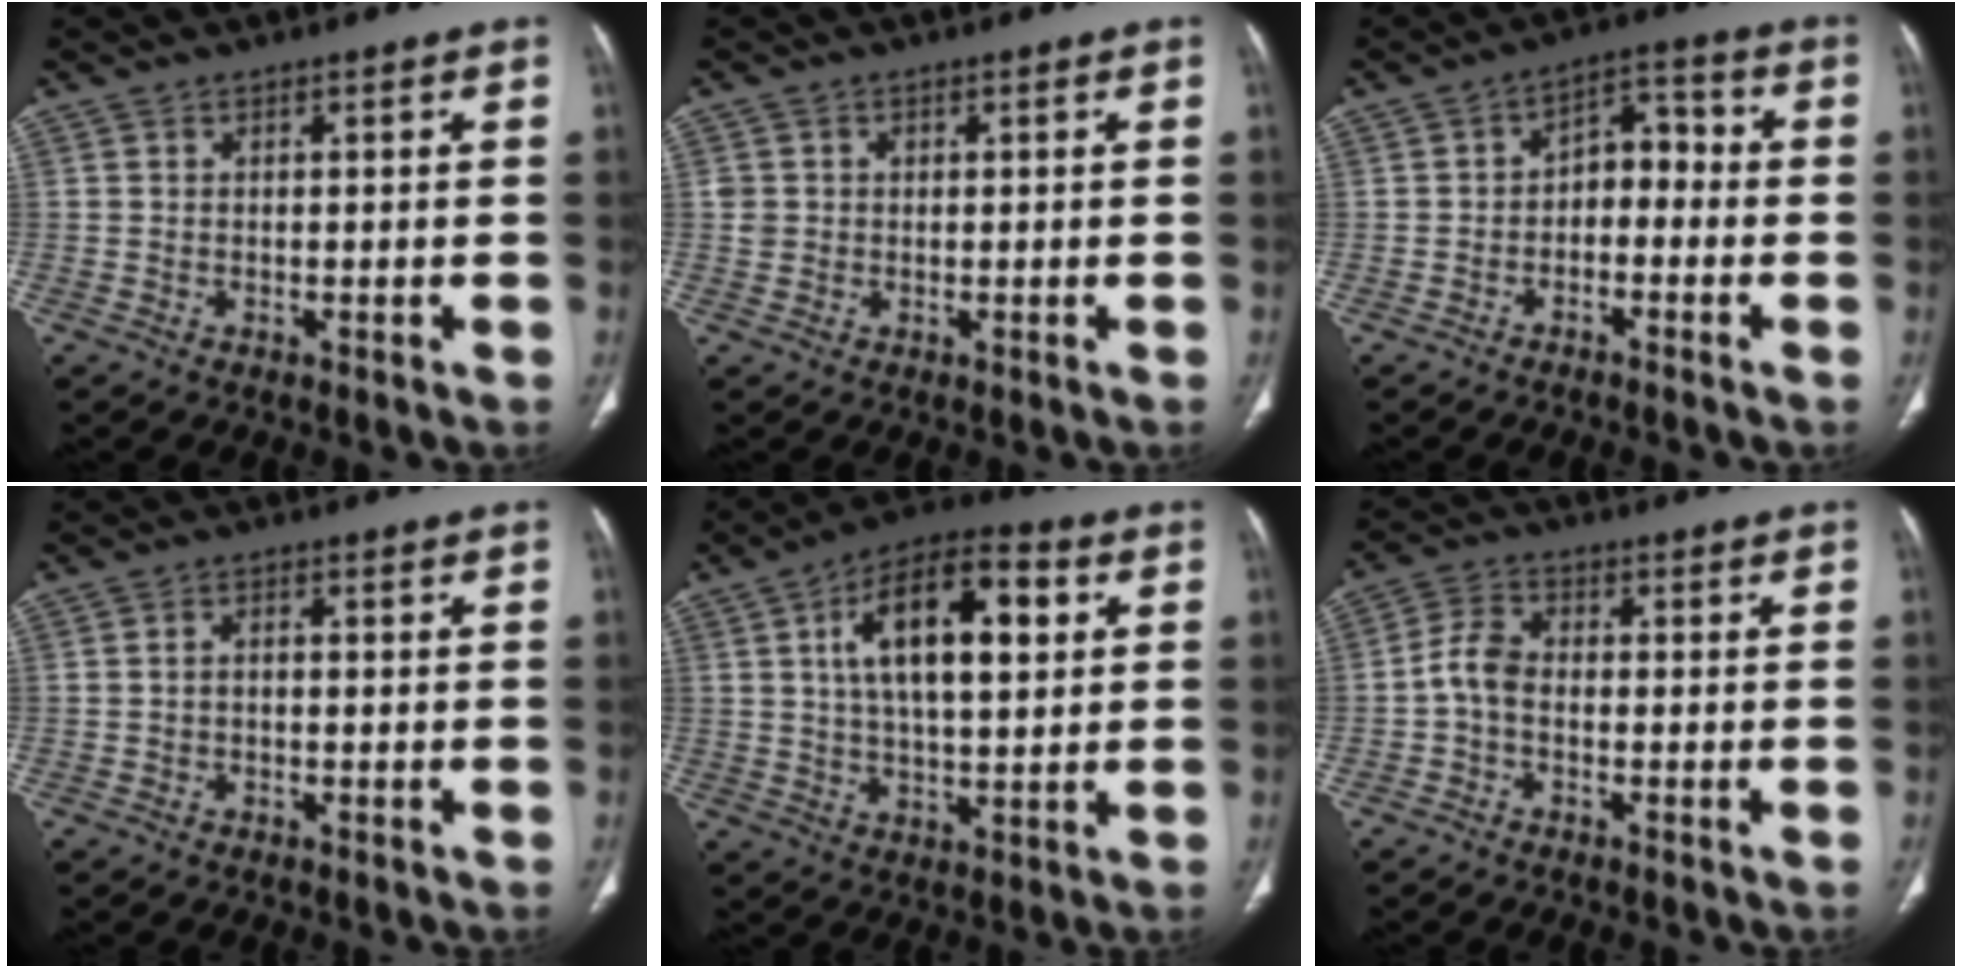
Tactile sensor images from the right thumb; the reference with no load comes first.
{"total": 2.1, "force": [0.3, 2.0, 0.6], "torque": [-0.003, 0.001, 0.009]}
{"total": 6.3, "force": [-1.6, 4.3, 4.3], "torque": [-0.042, 0.042, -0.038]}
{"total": 1.3, "force": [-0.3, 0.9, 0.9], "torque": [-0.015, 0.006, -0.006]}
{"total": 16.3, "force": [4.3, 7.2, 13.9], "torque": [-0.215, 0.008, 0.067]}
{"total": 4.7, "force": [-1.1, 2.9, 3.5], "torque": [-0.068, 0.018, -0.032]}